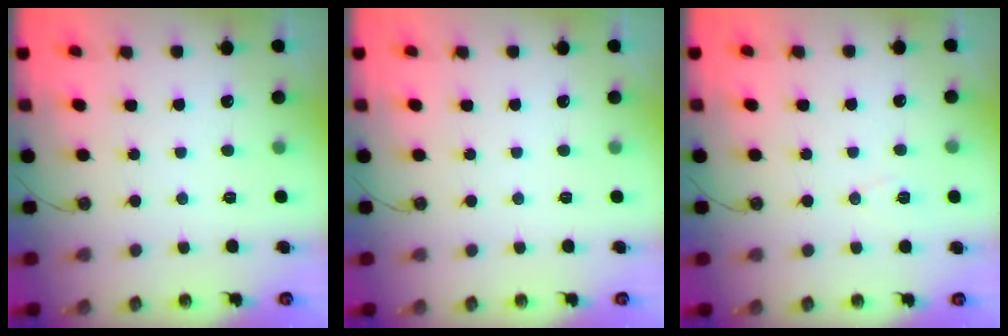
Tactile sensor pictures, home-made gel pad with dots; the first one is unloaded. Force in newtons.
{"total": 0.0}
{"total": 6.9, "press": 5.2, "slide": 4.5}